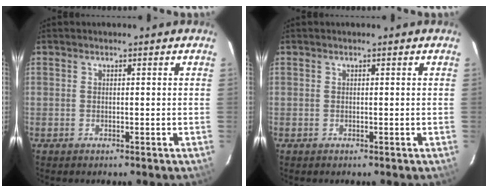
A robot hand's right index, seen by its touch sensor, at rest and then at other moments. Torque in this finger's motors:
{"motor_torque": [0.00, 0.00, 0.00, 0.00]}